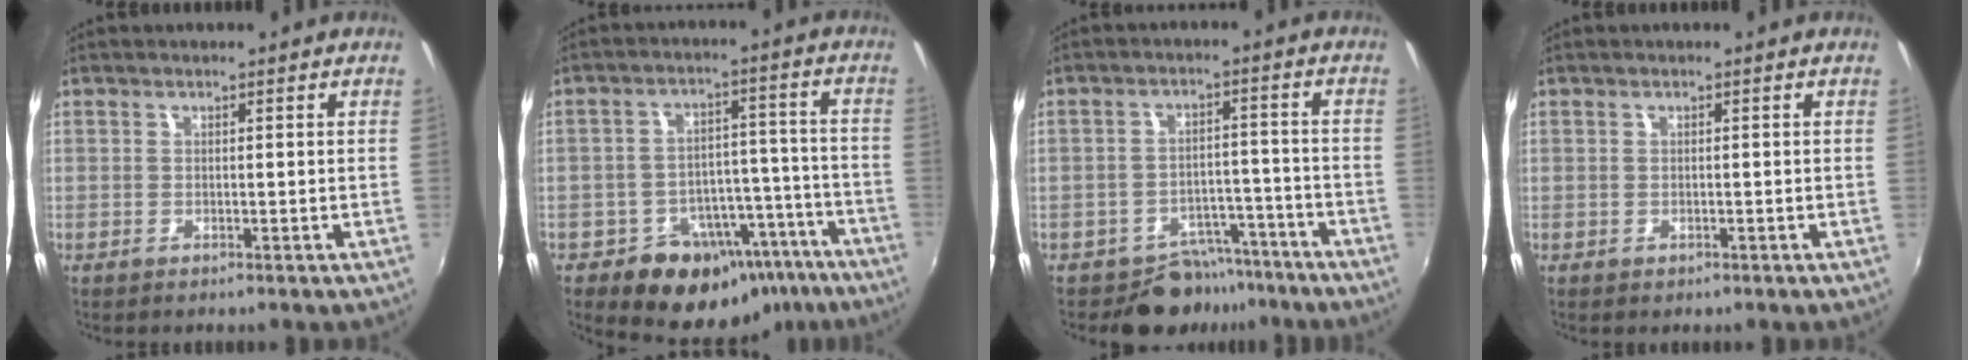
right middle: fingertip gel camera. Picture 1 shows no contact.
{"total": 16.1, "force": [-10.6, 10.7, 5.5], "torque": [-0.097, 0.044, -0.122]}
{"total": 7.2, "force": [-5.9, 4.2, 0.7], "torque": [-0.009, 0.028, -0.076]}
{"total": 0.7, "force": [-0.3, 0.7, 0.0], "torque": [0.002, -0.003, -0.004]}